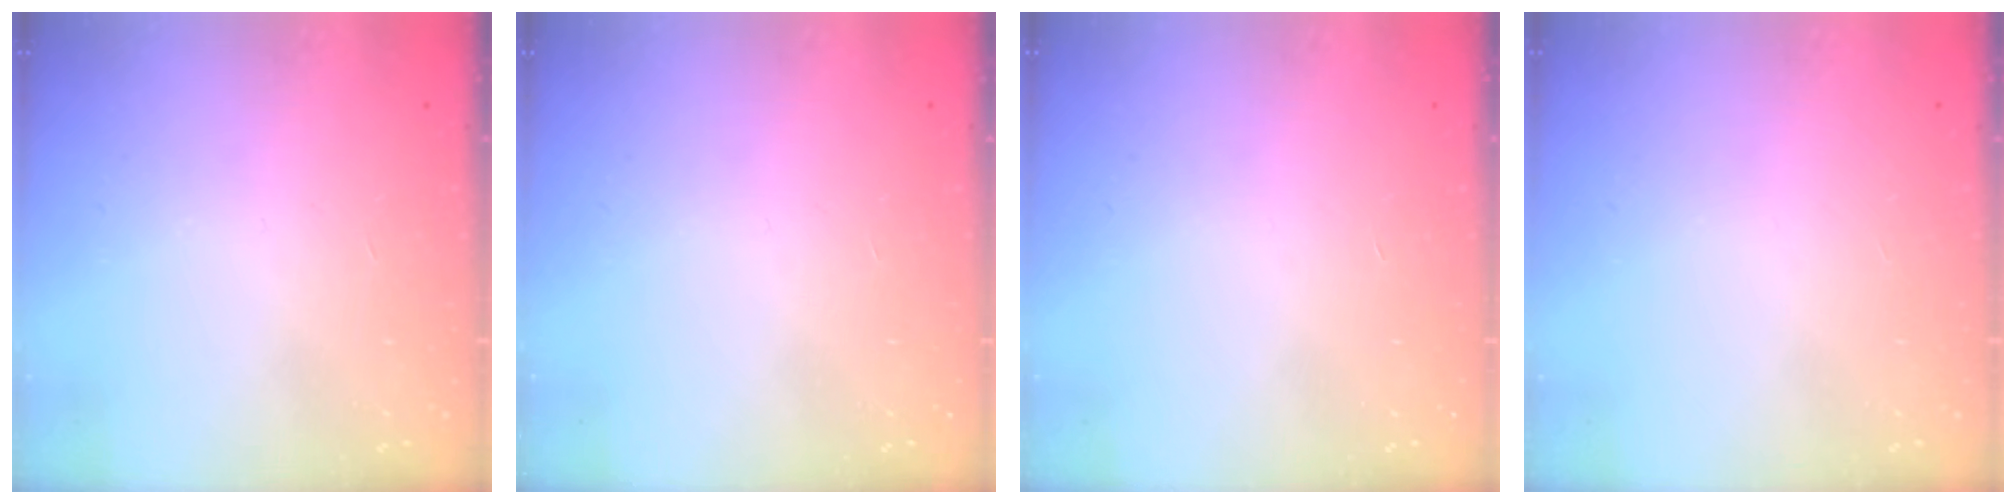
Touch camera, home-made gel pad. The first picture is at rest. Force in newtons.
{"total": 0.0}
{"total": 0.0}
{"total": 0.0}